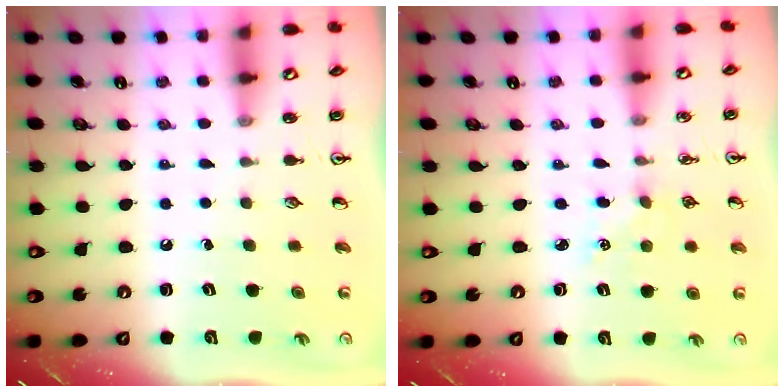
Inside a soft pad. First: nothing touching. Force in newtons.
{"total": 3.9, "press": 3.8, "slide": 0.6}